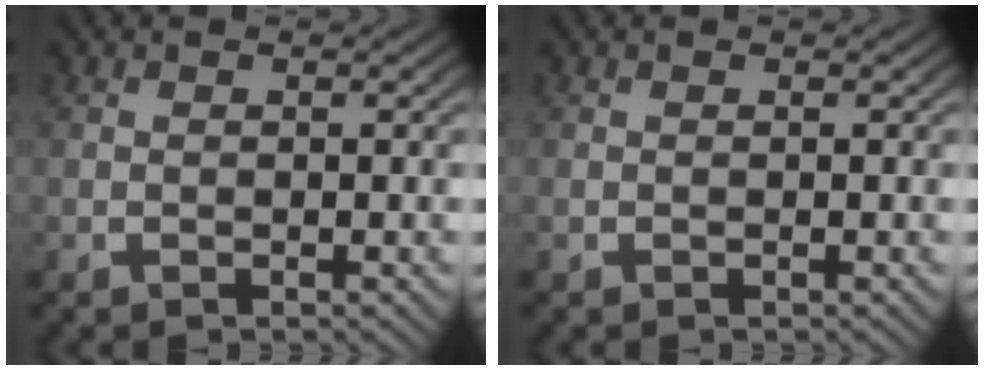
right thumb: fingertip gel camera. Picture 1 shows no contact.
{"total": 0.0}